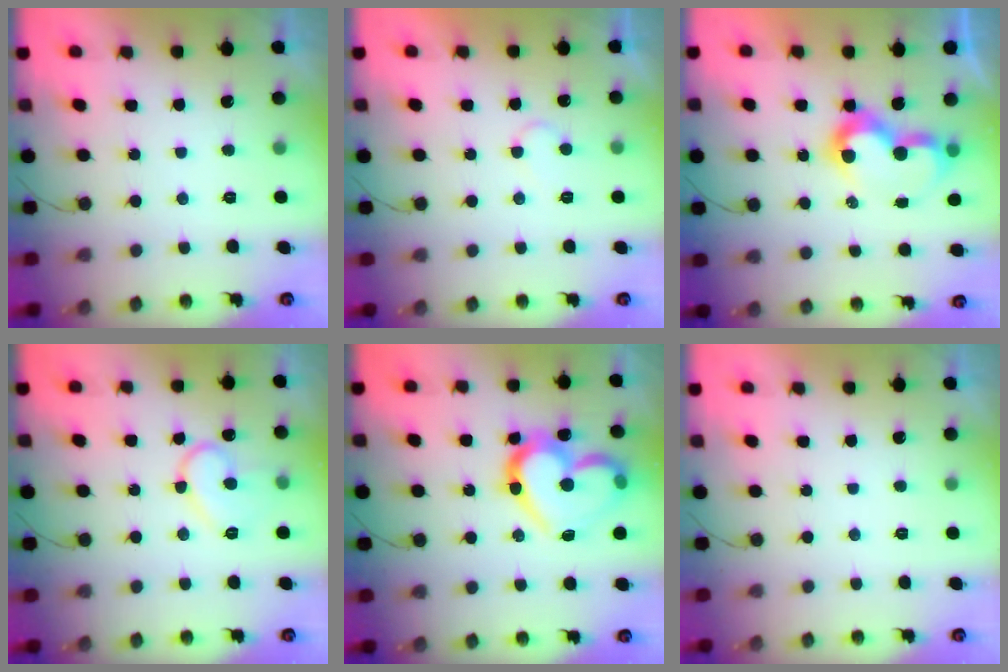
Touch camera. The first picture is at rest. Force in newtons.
{"total": 6.0, "press": 6.0, "slide": 0.5}
{"total": 10.0, "press": 10.0, "slide": 1.1}
{"total": 11.4, "press": 11.3, "slide": 0.9}
{"total": 19.4, "press": 19.4, "slide": 1.4}
{"total": 0.0}